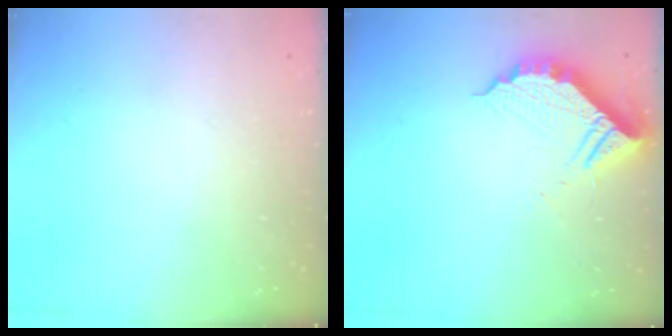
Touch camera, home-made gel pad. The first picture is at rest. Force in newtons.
{"total": 10.8, "press": 10.7, "slide": 1.0}